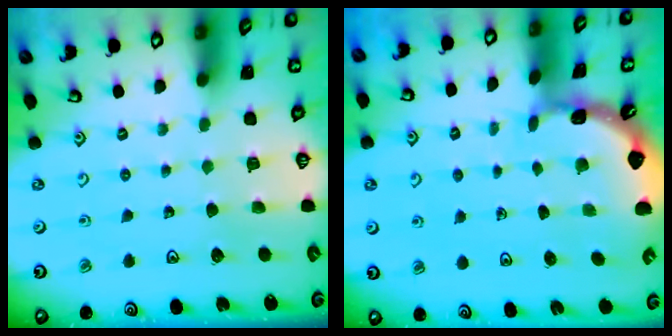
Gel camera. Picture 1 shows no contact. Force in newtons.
{"total": 1.6, "press": 1.6, "slide": 0.2}